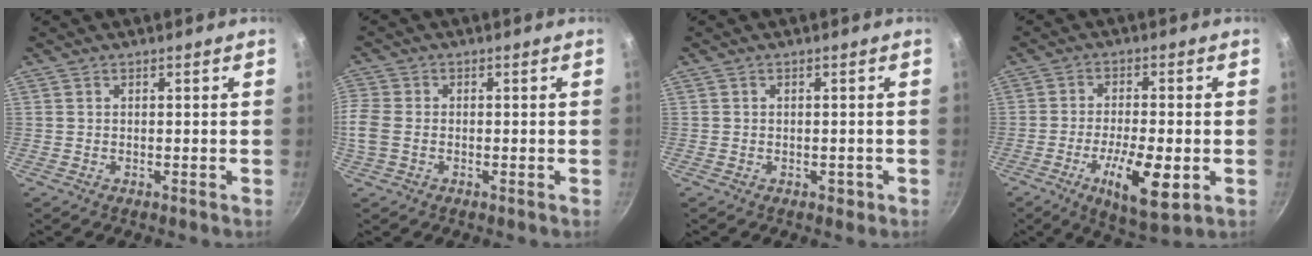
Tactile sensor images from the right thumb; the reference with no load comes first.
{"total": 5.5, "force": [-1.1, 4.1, 3.5], "torque": [-0.082, 0.002, -0.032]}
{"total": 1.5, "force": [-0.6, 1.2, 0.7], "torque": [-0.005, 0.005, -0.004]}
{"total": 11.7, "force": [-3.7, 3.7, 10.4], "torque": [-0.180, 0.004, -0.057]}